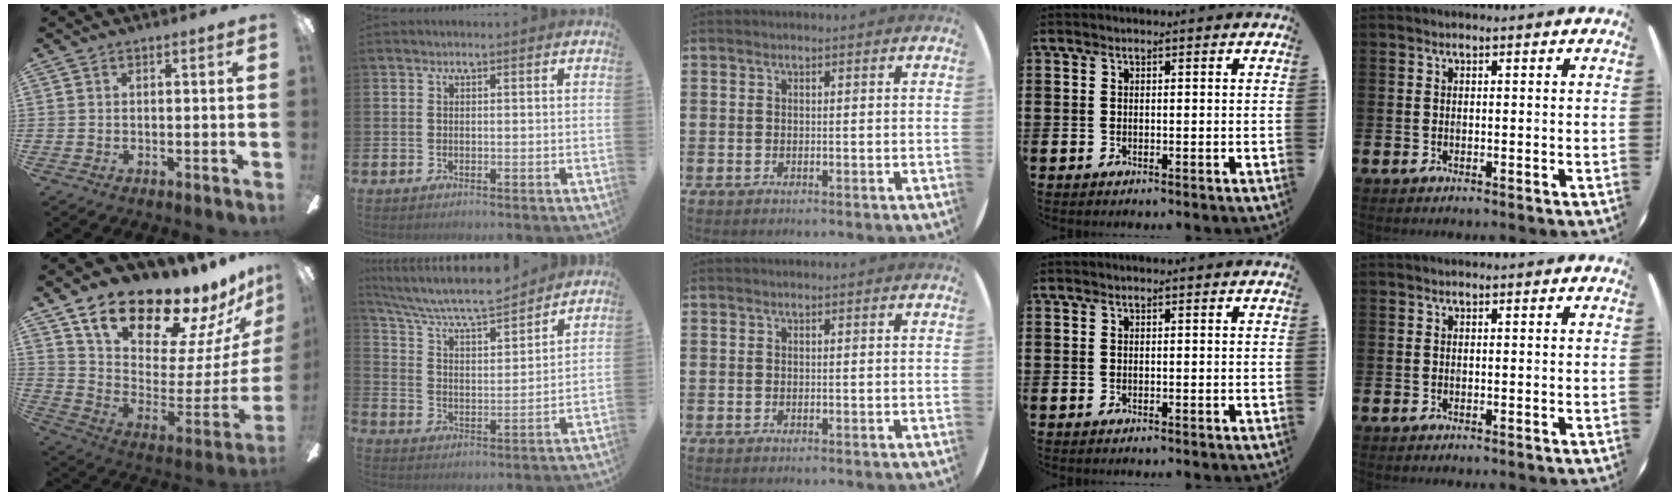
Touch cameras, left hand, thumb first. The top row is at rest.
{"thumb": {"total": 18.2, "force": [15.3, 5.7, 8.0], "torque": [-0.127, -0.134, 0.264]}, "index": {"total": 7.8, "force": [7.3, 1.2, 2.4], "torque": [-0.085, -0.050, 0.127]}}